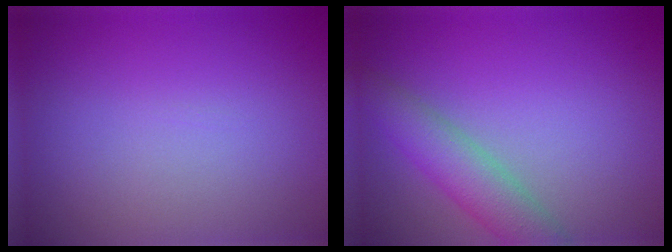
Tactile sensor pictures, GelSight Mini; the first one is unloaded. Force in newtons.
{"total": 4.1, "press": 4.1, "slide": 0.3}